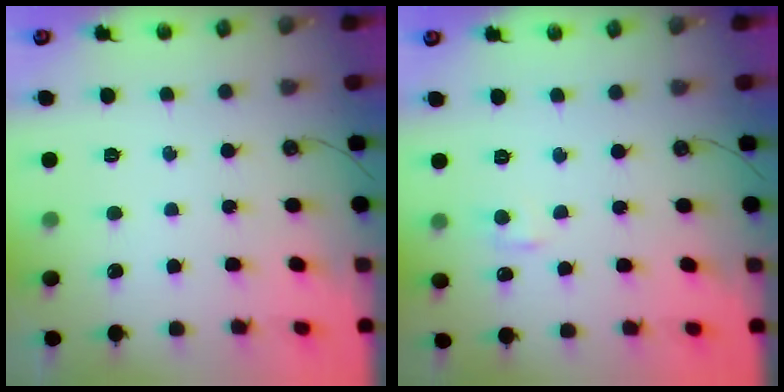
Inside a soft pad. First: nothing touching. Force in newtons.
{"total": 3.4, "press": 3.4, "slide": 0.5}